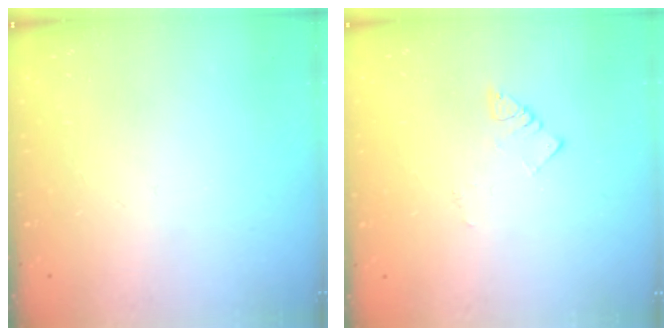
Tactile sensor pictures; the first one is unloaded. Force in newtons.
{"total": 2.8, "press": 2.8, "slide": 0.3}